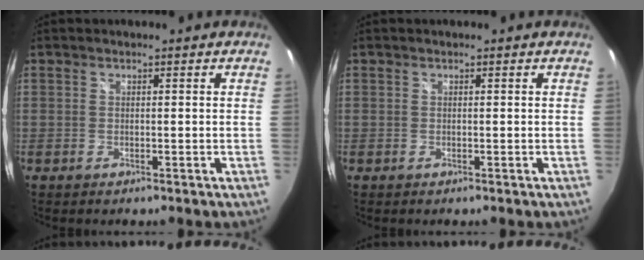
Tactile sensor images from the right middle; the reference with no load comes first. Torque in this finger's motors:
{"motor_torque": [0.00, 0.00, -0.01, 0.00]}